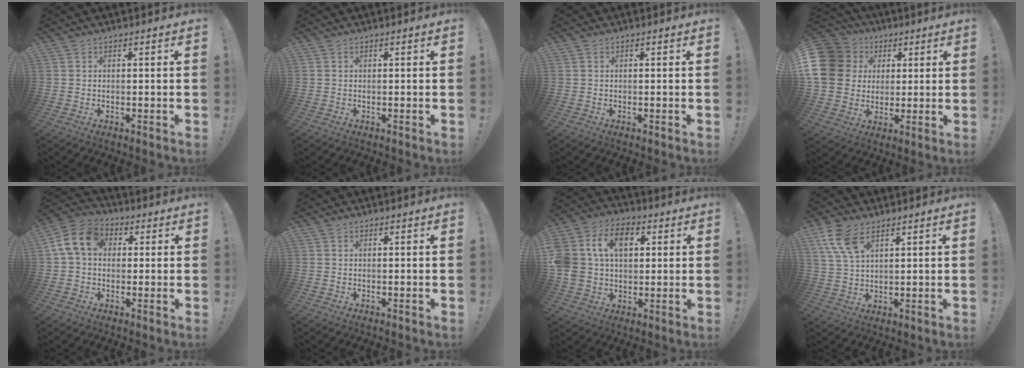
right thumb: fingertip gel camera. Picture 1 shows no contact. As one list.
[{"total": 0.0}, {"total": 0.0}, {"total": 15.4, "force": [3.4, 13.4, 6.9], "torque": [-0.110, -0.004, 0.074]}, {"total": 11.7, "force": [2.7, 8.5, 7.5], "torque": [-0.143, 0.010, 0.057]}, {"total": 0.0}, {"total": 15.5, "force": [4.2, 11.7, 9.3], "torque": [-0.177, 0.005, 0.080]}, {"total": 9.0, "force": [5.2, 4.4, 5.9], "torque": [-0.119, -0.015, 0.101]}]